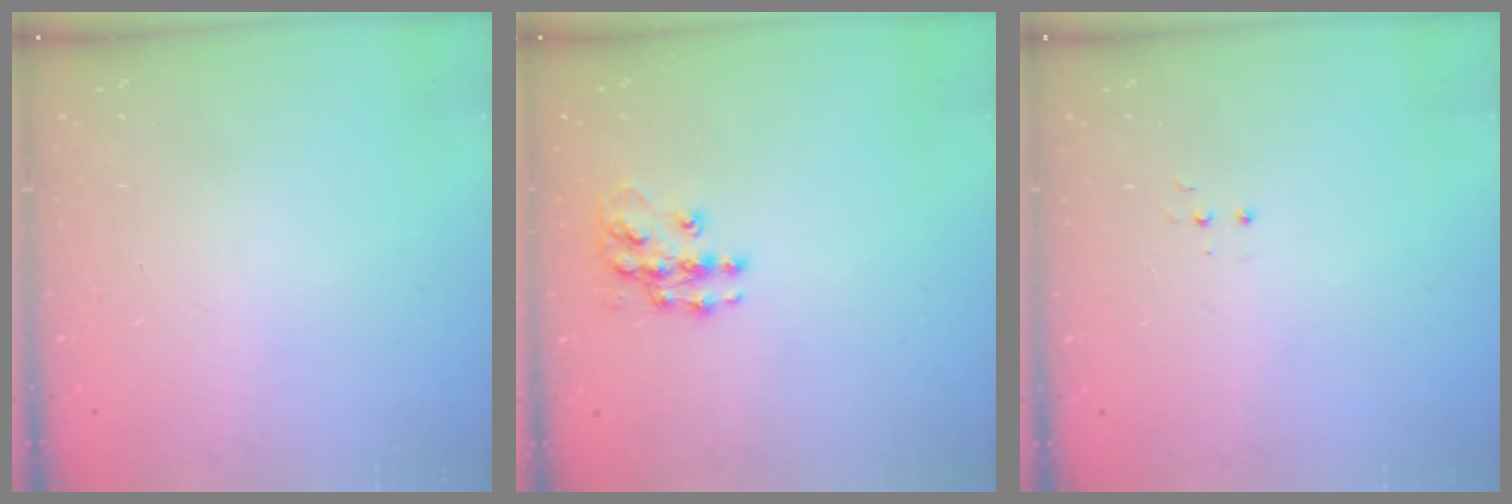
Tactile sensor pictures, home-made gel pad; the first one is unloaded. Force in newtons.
{"total": 10.4, "press": 10.4, "slide": 0.5}
{"total": 3.1, "press": 3.0, "slide": 0.8}